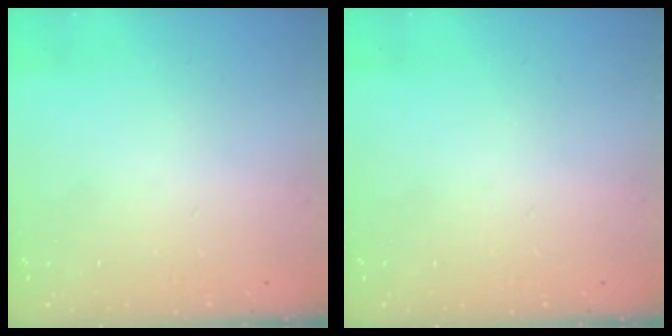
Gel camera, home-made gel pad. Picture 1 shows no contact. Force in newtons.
{"total": 0.0}